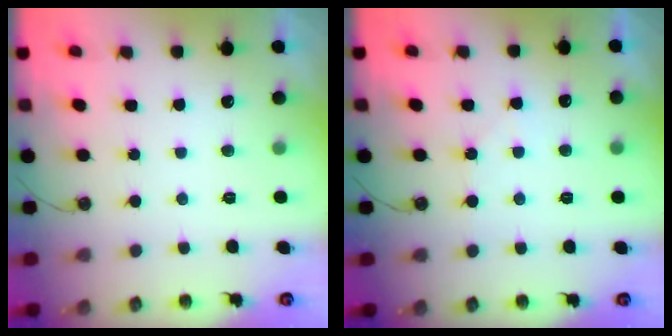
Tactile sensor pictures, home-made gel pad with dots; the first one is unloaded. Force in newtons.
{"total": 4.0, "press": 4.0, "slide": 0.6}